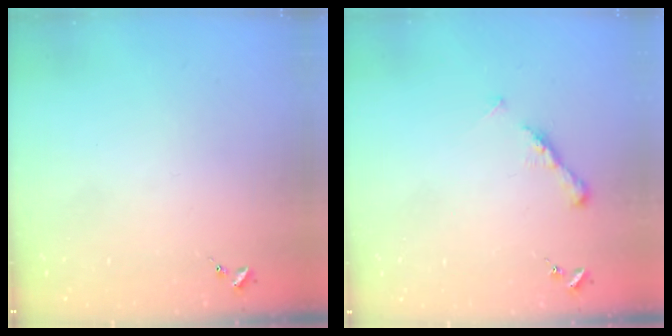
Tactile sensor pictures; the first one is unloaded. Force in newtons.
{"total": 6.8, "press": 6.7, "slide": 0.6}